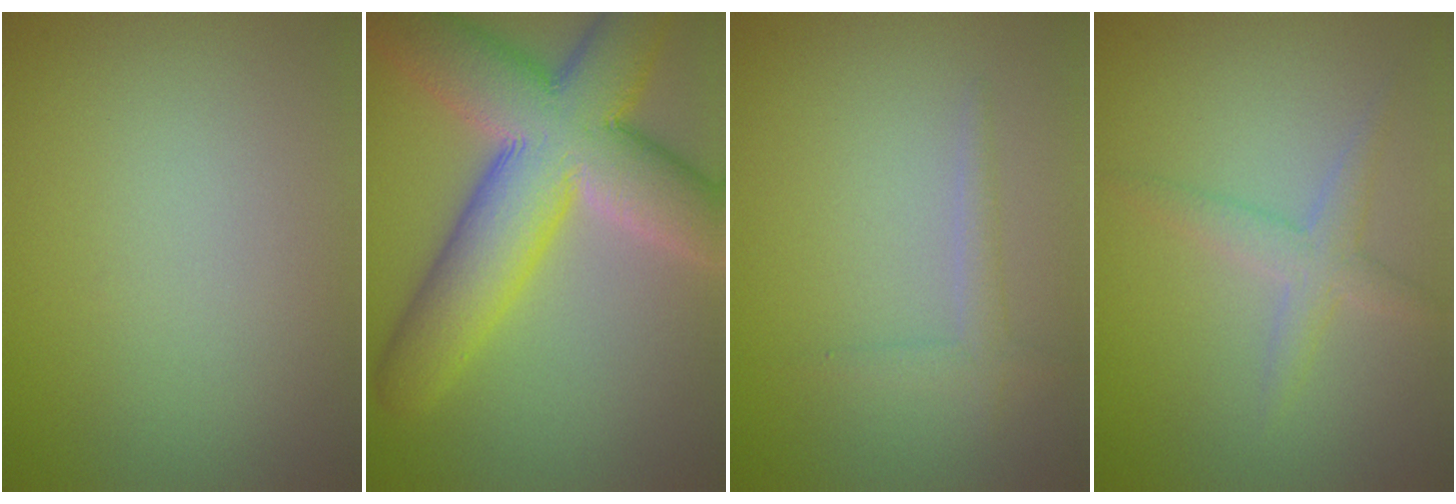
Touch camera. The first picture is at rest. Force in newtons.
{"total": 12.6, "press": 12.6, "slide": 0.7}
{"total": 1.4, "press": 1.4, "slide": 0.1}
{"total": 2.2, "press": 2.2, "slide": 0.1}